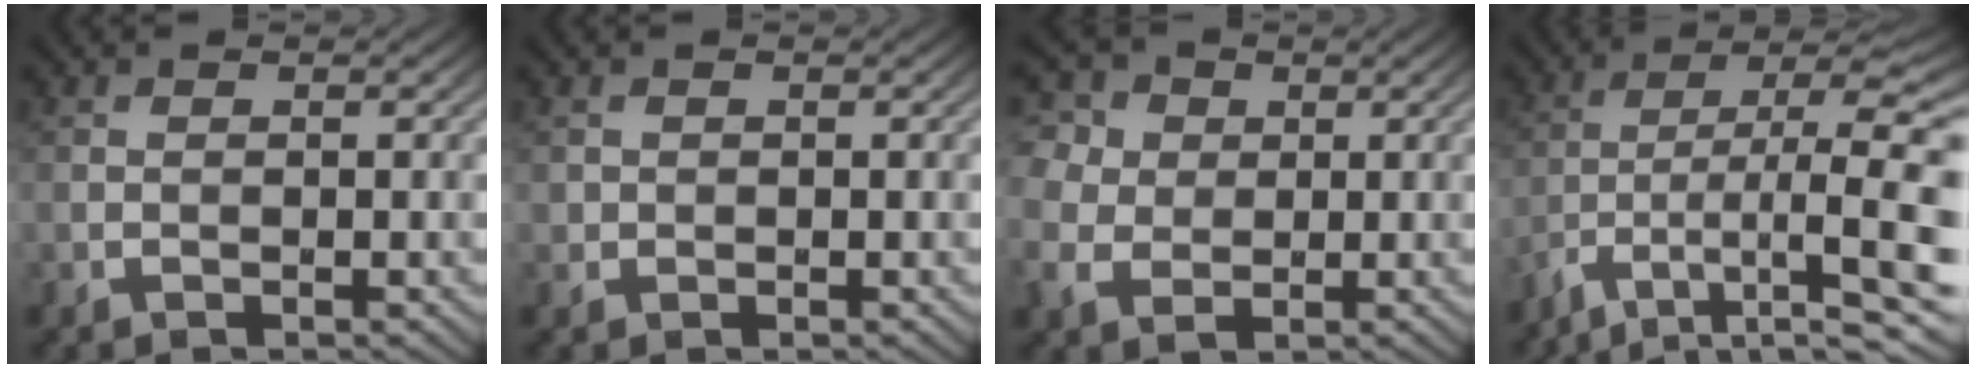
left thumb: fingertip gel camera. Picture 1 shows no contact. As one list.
[{"total": 0.6, "force": [0.1, 0.5, -0.3], "torque": [0.009, -0.003, 0.002]}, {"total": 6.3, "force": [1.2, 5.4, 2.9], "torque": [-0.109, 0.007, 0.017]}, {"total": 11.2, "force": [-4.0, 4.0, 9.7], "torque": [-0.186, -0.016, -0.068]}]